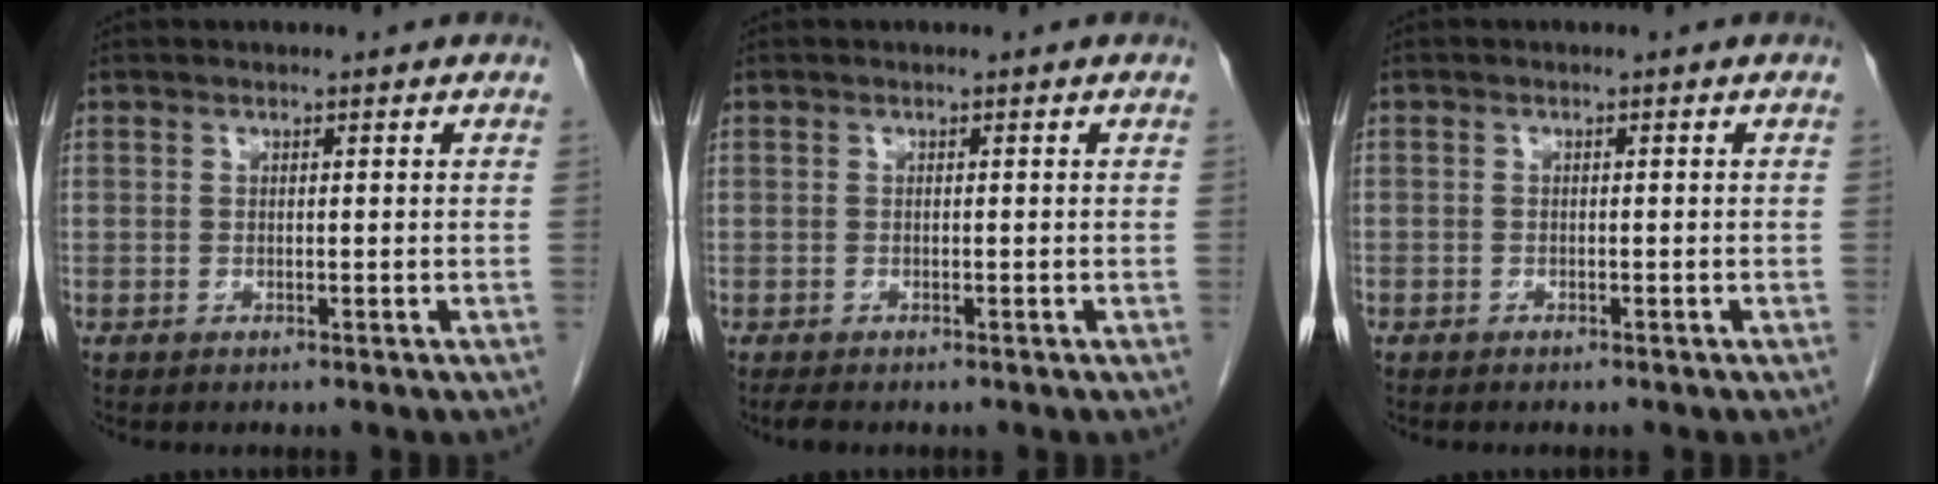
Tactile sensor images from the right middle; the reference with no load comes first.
{"total": 1.2, "force": [-1.0, 0.3, 0.6], "torque": [-0.018, -0.006, -0.015]}
{"total": 0.6, "force": [-0.5, 0.4, 0.1], "torque": [-0.004, 0.003, -0.007]}